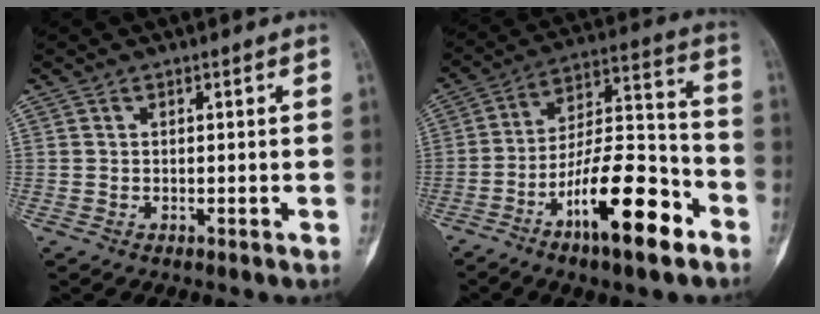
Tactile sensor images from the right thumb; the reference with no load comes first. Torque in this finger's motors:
{"motor_torque": [0.02, 0.25, 1.58, -1.07, 0.13]}